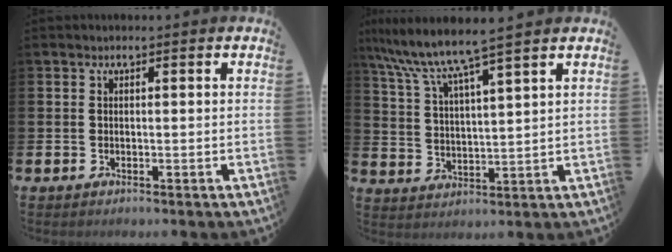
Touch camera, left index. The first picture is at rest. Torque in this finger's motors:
{"motor_torque": [1.16, -0.98, 1.01, 0.21]}